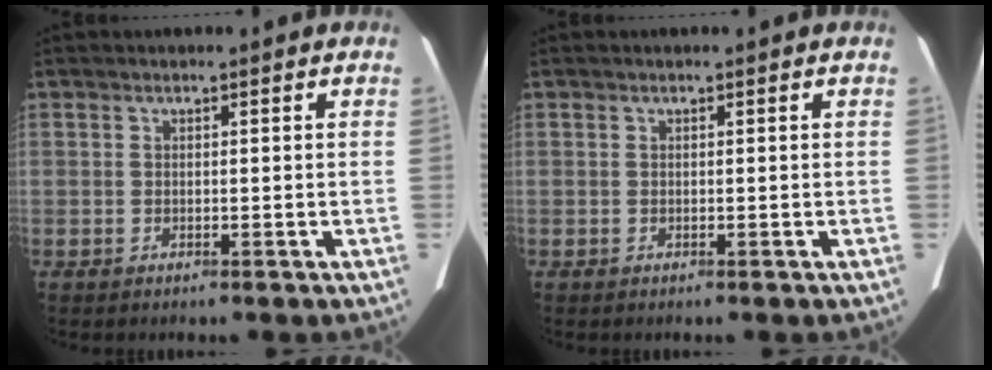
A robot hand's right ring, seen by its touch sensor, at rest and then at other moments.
{"total": 0.0}